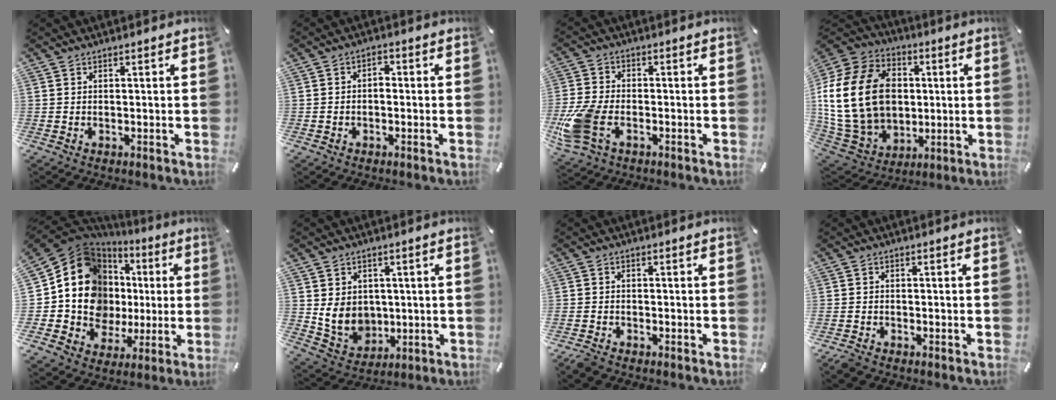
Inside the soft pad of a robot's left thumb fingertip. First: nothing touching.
{"total": 2.3, "force": [-0.9, 1.5, 1.5], "torque": [-0.029, 0.009, -0.019]}
{"total": 11.8, "force": [-4.4, 7.5, 8.0], "torque": [-0.182, 0.004, -0.077]}
{"total": 25.1, "force": [1.7, 19.4, 15.8], "torque": [-0.326, 0.009, 0.038]}
{"total": 16.0, "force": [2.7, 14.1, 7.0], "torque": [-0.130, -0.044, 0.065]}
{"total": 8.0, "force": [1.4, 7.3, 2.8], "torque": [-0.075, -0.016, 0.028]}
{"total": 1.9, "force": [-1.7, 0.6, 0.6], "torque": [-0.025, 0.002, -0.039]}
{"total": 1.5, "force": [-1.4, 0.5, 0.4], "torque": [-0.015, 0.002, -0.029]}